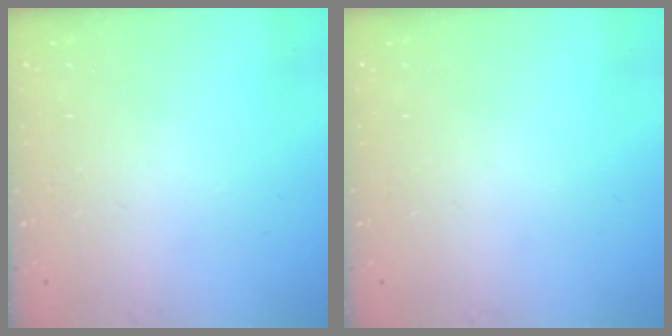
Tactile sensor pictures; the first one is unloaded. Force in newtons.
{"total": 0.0}